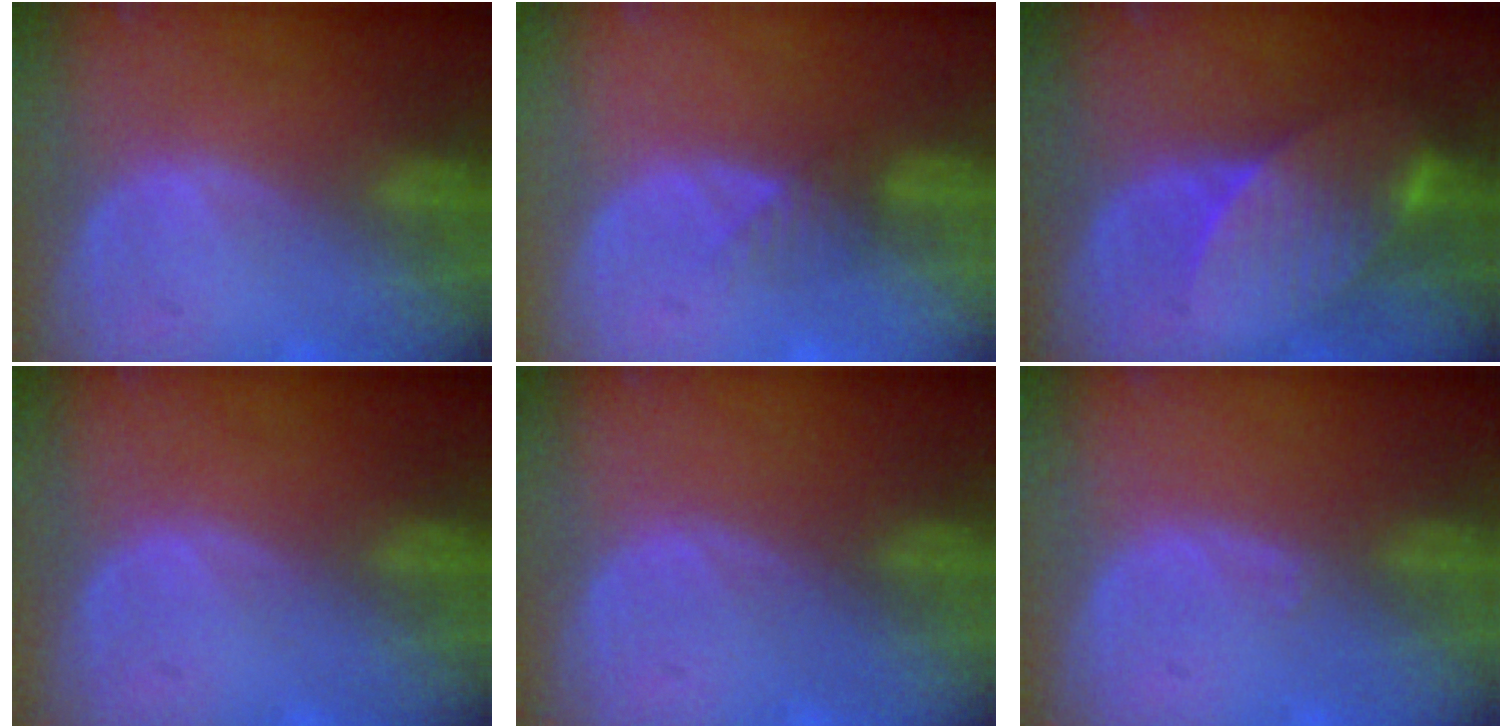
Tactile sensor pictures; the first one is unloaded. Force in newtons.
{"total": 2.3, "press": 2.1, "slide": 1.0}
{"total": 8.2, "press": 7.3, "slide": 3.7}
{"total": 0.0}
{"total": 0.0}
{"total": 0.6, "press": 0.4, "slide": 0.4}